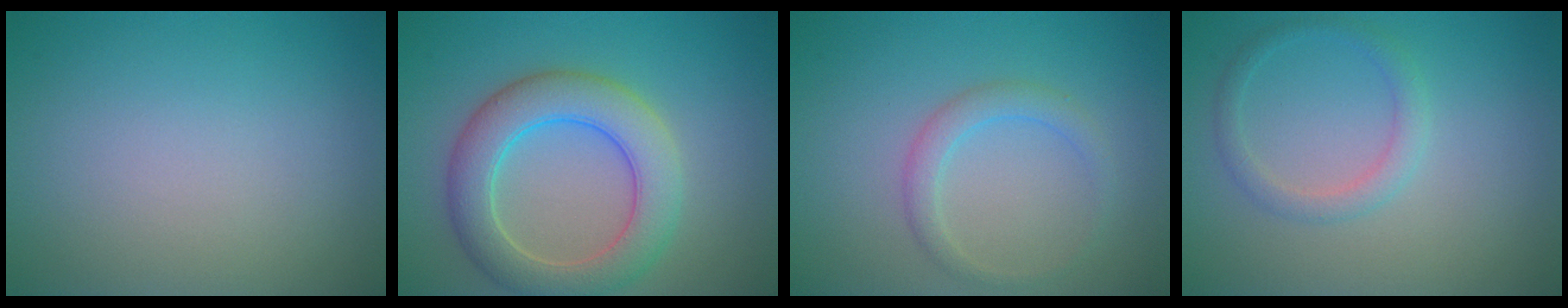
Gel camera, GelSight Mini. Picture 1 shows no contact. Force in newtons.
{"total": 6.3, "press": 6.3, "slide": 0.5}
{"total": 2.1, "press": 2.1, "slide": 0.0}
{"total": 1.9, "press": 1.9, "slide": 0.1}